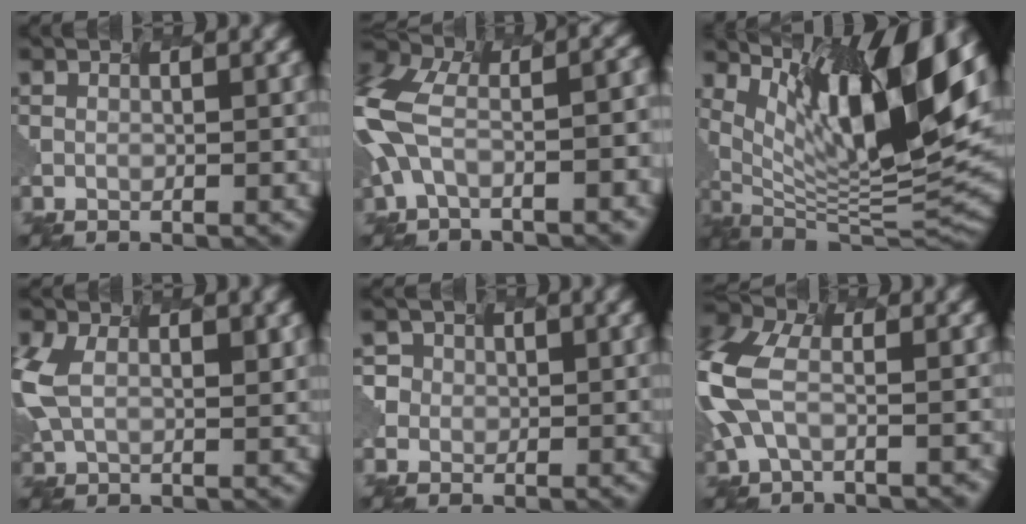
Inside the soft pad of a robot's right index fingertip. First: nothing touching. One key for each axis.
{"total": 10.9, "fx": -3.4, "fy": 5.3, "fz": 8.9, "tx": -0.208, "ty": 0.000, "tz": -0.040}
{"total": 13.3, "fx": 6.0, "fy": 3.7, "fz": 11.3, "tx": -0.204, "ty": 0.003, "tz": 0.123}
{"total": 5.9, "fx": 1.0, "fy": 3.7, "fz": 4.5, "tx": -0.135, "ty": 0.003, "tz": 0.034}
{"total": 1.8, "fx": 0.2, "fy": 1.8, "fz": -0.5, "tx": 0.003, "ty": 0.002, "tz": 0.016}
{"total": 8.0, "fx": -2.2, "fy": 4.5, "fz": 6.2, "tx": -0.167, "ty": 0.003, "tz": -0.040}